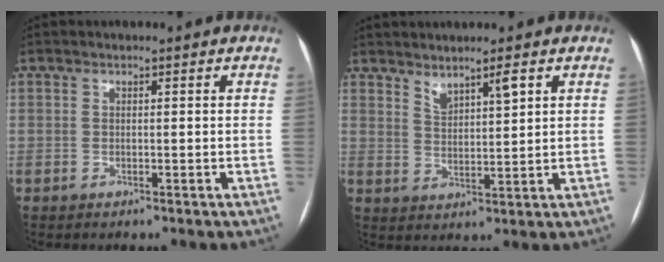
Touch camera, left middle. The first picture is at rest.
{"total": 3.8, "force": [2.7, 0.5, 2.6], "torque": [-0.050, 0.000, 0.054]}